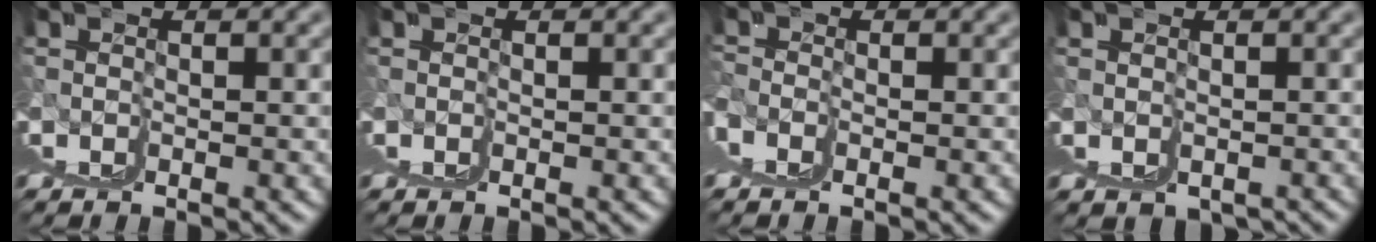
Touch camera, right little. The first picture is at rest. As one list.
[{"total": 0.9, "force": [0.2, -0.6, -0.6], "torque": [0.012, 0.002, 0.002]}, {"total": 2.5, "force": [2.5, 0.0, 0.5], "torque": [-0.003, 0.018, 0.035]}, {"total": 1.9, "force": [-0.9, 1.5, 0.6], "torque": [-0.008, -0.015, -0.010]}]